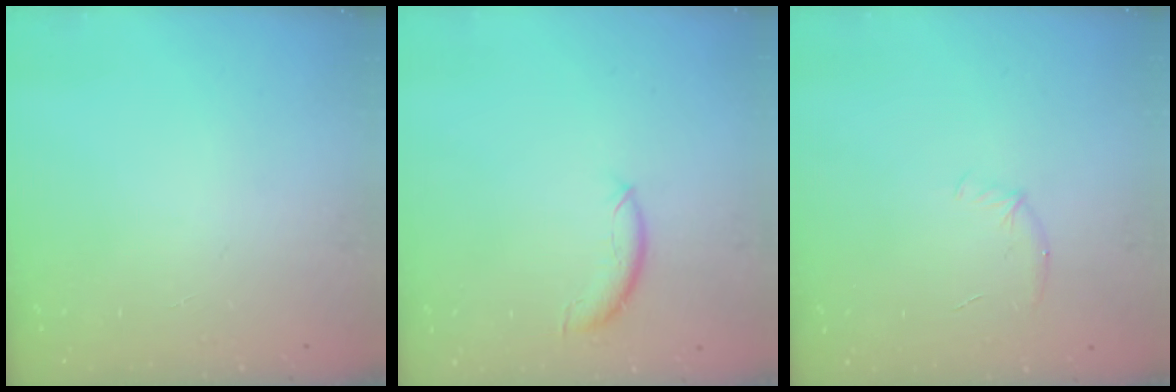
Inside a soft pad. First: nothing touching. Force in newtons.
{"total": 7.8, "press": 7.8, "slide": 0.5}
{"total": 5.5, "press": 5.3, "slide": 1.4}